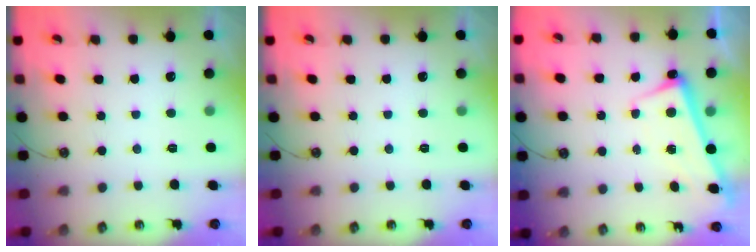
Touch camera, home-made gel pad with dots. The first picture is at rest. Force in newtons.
{"total": 0.0}
{"total": 2.6, "press": 2.4, "slide": 0.9}